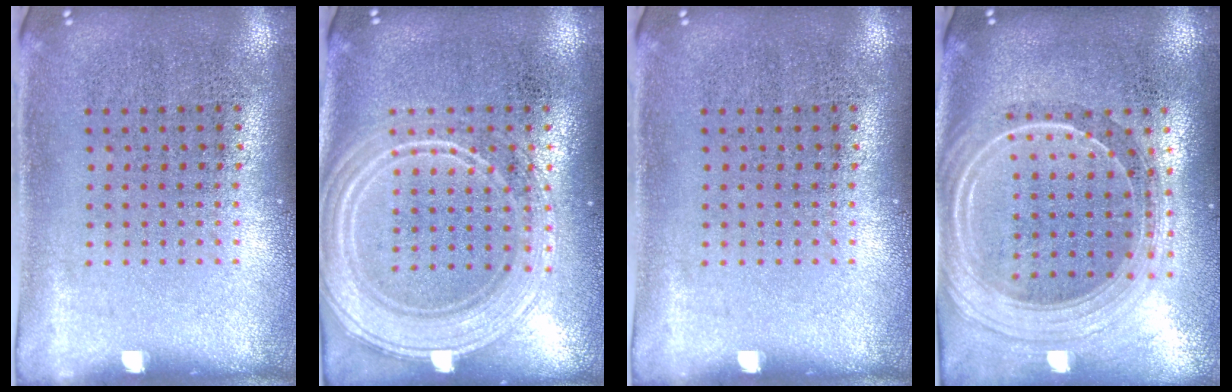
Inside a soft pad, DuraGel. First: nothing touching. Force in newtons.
{"total": 2.3, "press": 2.3, "slide": 0.4}
{"total": 0.0}
{"total": 2.3, "press": 2.0, "slide": 1.1}